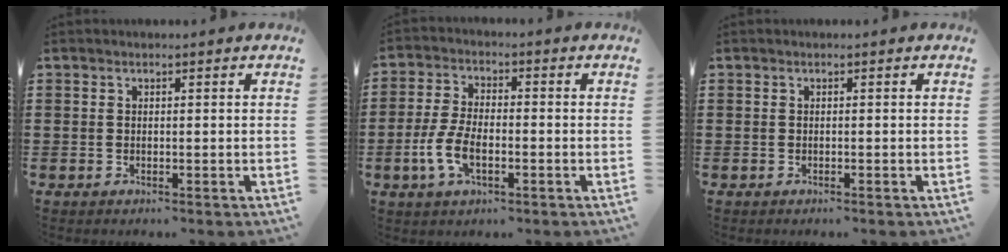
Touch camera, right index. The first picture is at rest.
{"total": 6.1, "force": [-2.1, 2.7, 5.0], "torque": [-0.127, -0.008, -0.049]}
{"total": 0.0}